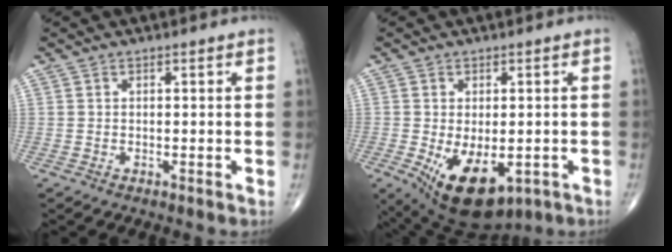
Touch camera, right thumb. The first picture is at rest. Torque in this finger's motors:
{"motor_torque": [-0.04, 0.65, 0.17, -0.23, 0.30]}